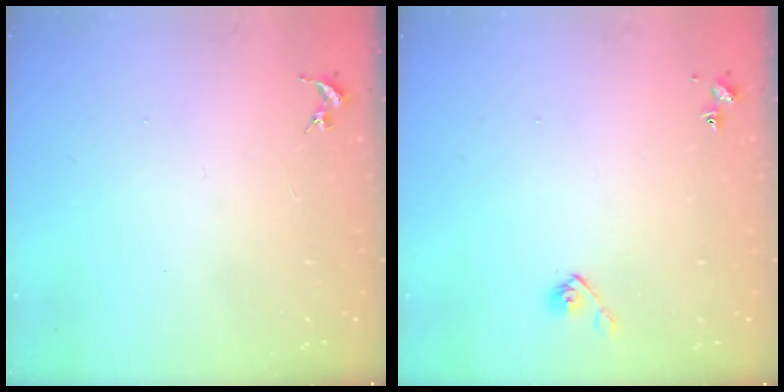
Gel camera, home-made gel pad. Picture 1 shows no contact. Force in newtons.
{"total": 5.2, "press": 5.1, "slide": 0.6}